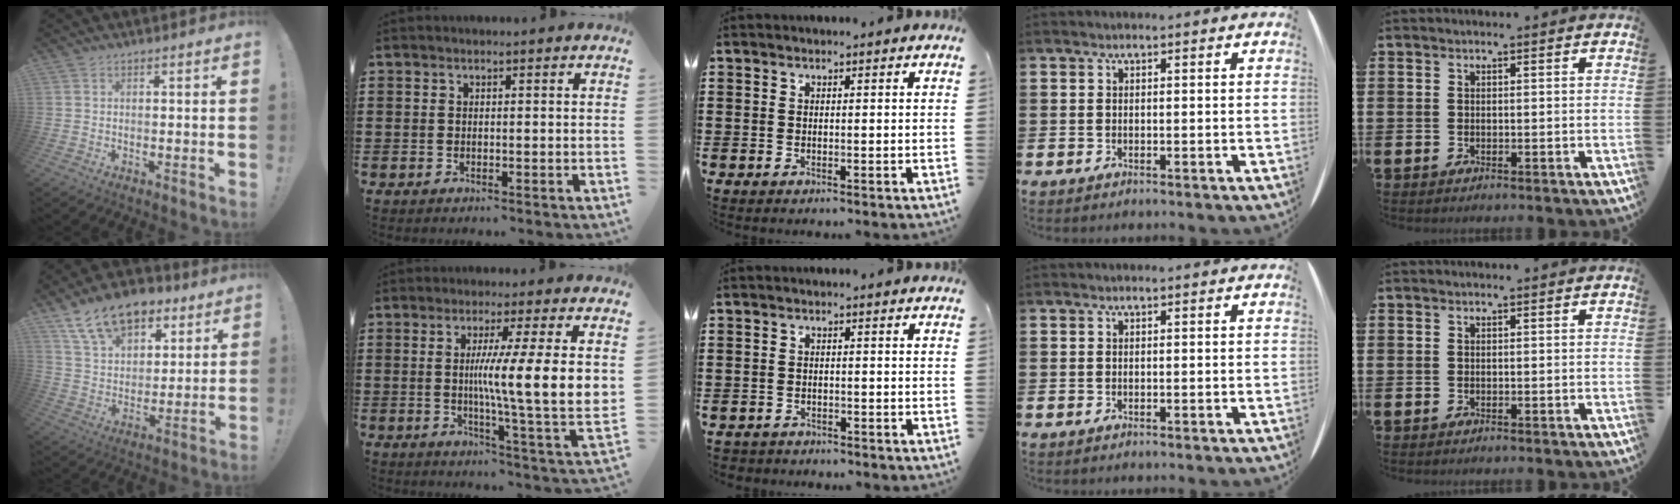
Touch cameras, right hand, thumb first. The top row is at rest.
{"thumb": {"total": 16.4, "force": [10.4, 9.7, 8.2], "torque": [-0.125, -0.065, 0.191]}, "index": {"total": 10.3, "force": [2.1, 0.2, 10.1], "torque": [-0.182, -0.018, 0.032]}, "middle": {"total": 1.3, "force": [-1.2, 0.4, -0.1], "torque": [-0.003, 0.000, -0.028]}}